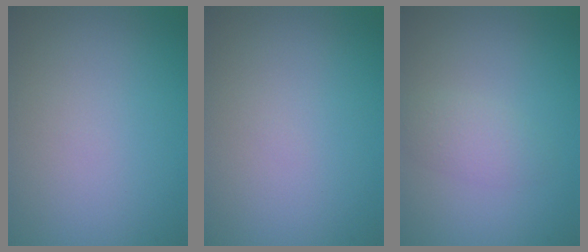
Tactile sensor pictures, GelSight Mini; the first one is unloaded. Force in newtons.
{"total": 0.0}
{"total": 1.8, "press": 1.8, "slide": 0.1}